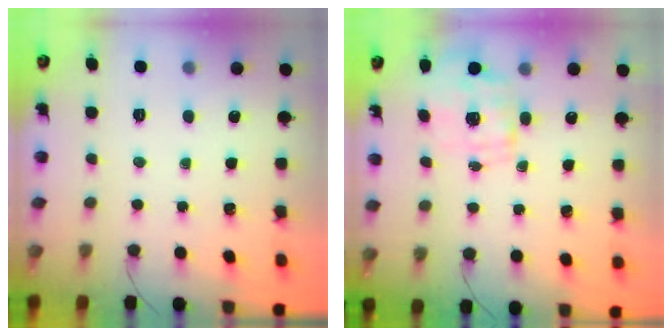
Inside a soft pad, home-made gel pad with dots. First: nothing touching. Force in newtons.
{"total": 1.7, "press": 1.5, "slide": 0.6}